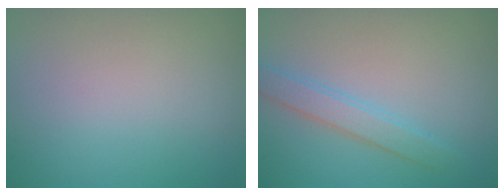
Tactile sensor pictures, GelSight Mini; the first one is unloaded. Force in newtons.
{"total": 2.3, "press": 2.3, "slide": 0.0}